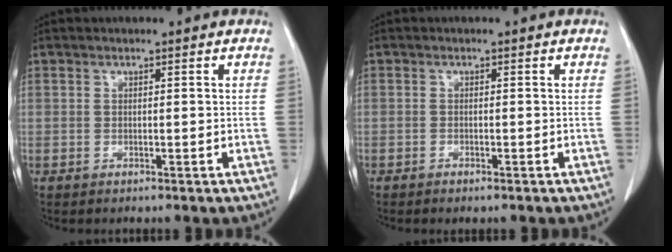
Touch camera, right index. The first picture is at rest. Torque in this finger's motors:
{"motor_torque": [0.56, -0.72, 0.03, 0.00]}